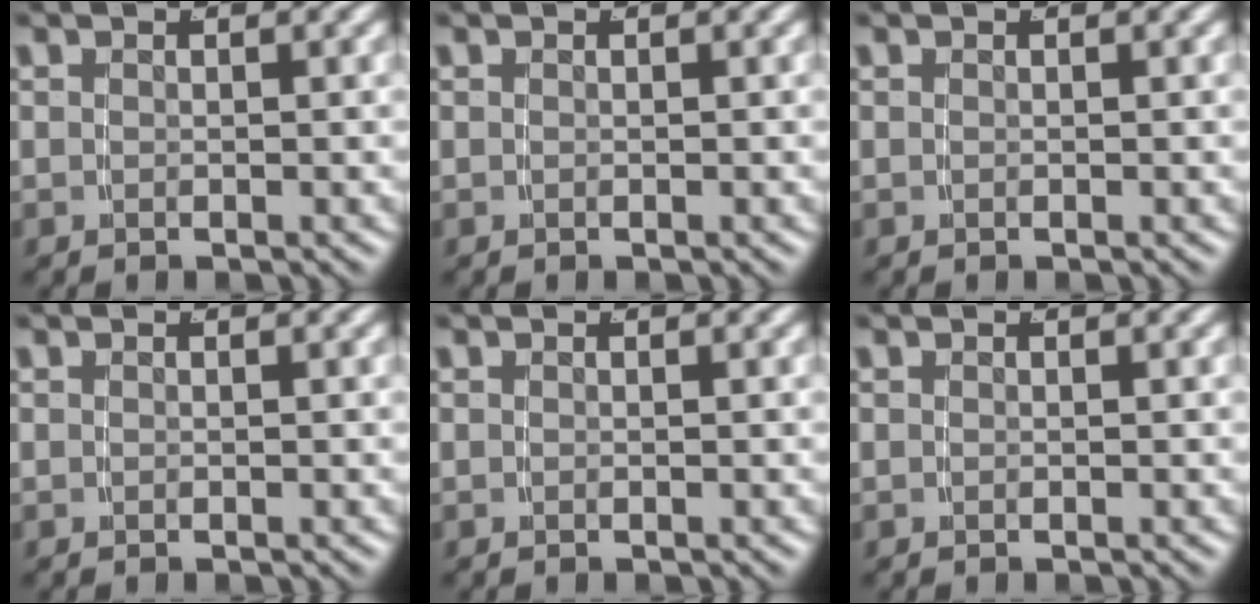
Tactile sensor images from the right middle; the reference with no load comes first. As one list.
[{"total": 0.0}, {"total": 0.0}, {"total": 0.0}, {"total": 0.0}, {"total": 0.0}]